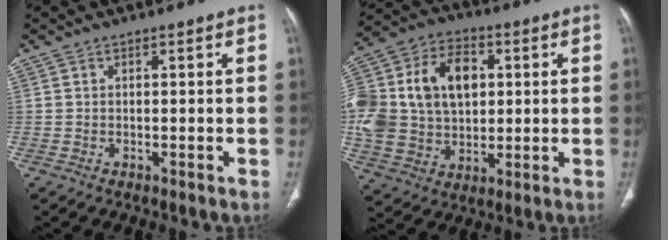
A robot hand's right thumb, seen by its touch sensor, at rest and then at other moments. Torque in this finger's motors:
{"motor_torque": [2.38, 2.33, 1.70, 0.16, 0.24]}